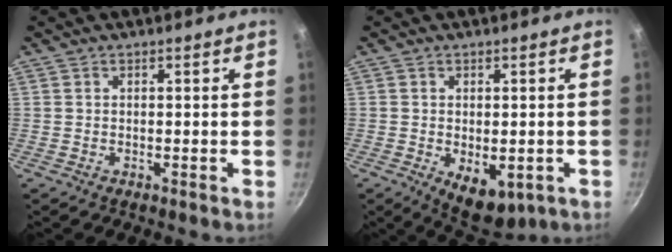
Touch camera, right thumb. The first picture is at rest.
{"total": 7.8, "force": [-2.1, 4.5, 6.0], "torque": [-0.067, -0.005, -0.015]}